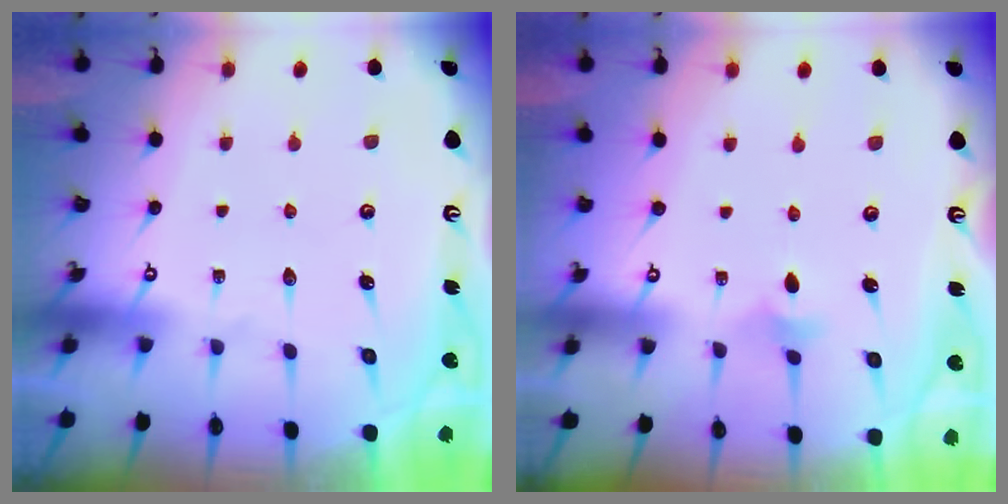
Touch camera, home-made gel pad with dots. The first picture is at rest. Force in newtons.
{"total": 3.1, "press": 3.0, "slide": 0.8}